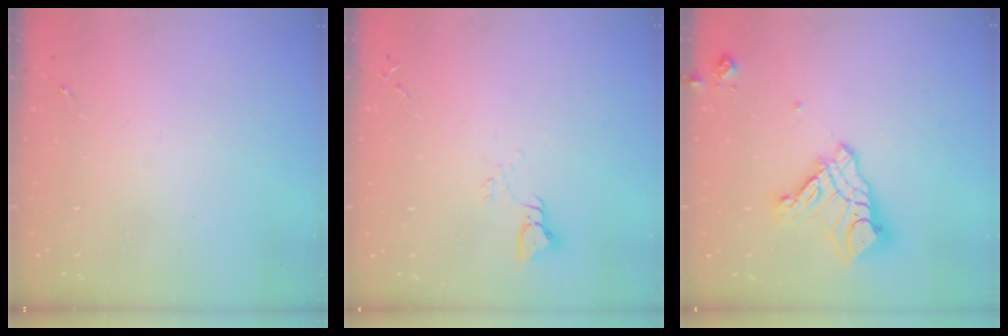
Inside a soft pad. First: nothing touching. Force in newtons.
{"total": 3.5, "press": 3.4, "slide": 0.3}
{"total": 14.4, "press": 14.3, "slide": 1.5}